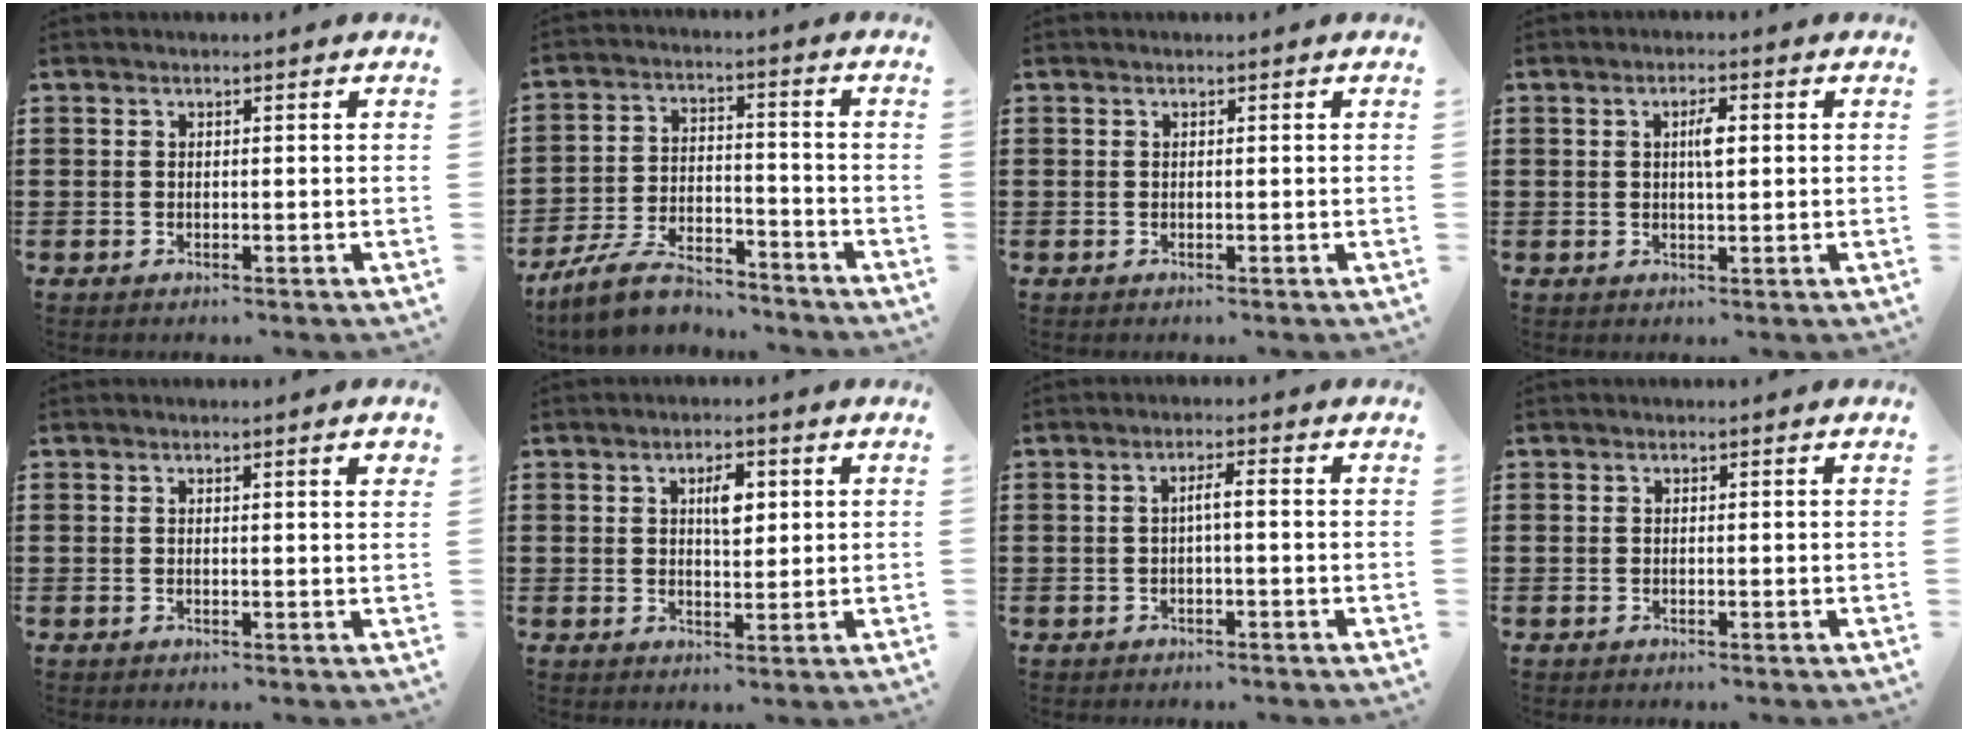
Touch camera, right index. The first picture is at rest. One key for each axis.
{"total": 8.8, "fx": -7.9, "fy": 1.8, "fz": 3.4, "tx": -0.077, "ty": 0.015, "tz": -0.154}
{"total": 0.0}
{"total": 3.1, "fx": 0.5, "fy": 0.9, "fz": 2.9, "tx": -0.050, "ty": 0.002, "tz": 0.003}
{"total": 1.5, "fx": 0.7, "fy": 0.1, "fz": 1.3, "tx": -0.027, "ty": 0.001, "tz": 0.012}
{"total": 4.2, "fx": 1.3, "fy": 1.9, "fz": 3.5, "tx": -0.049, "ty": 0.000, "tz": 0.015}
{"total": 2.1, "fx": -0.4, "fy": 0.2, "fz": 2.1, "tx": -0.039, "ty": 0.003, "tz": -0.009}
{"total": 0.0}